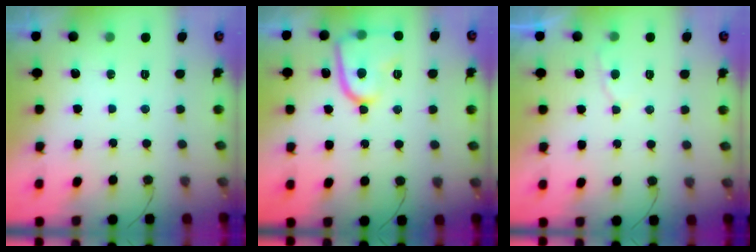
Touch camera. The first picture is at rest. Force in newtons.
{"total": 13.3, "press": 13.3, "slide": 1.3}
{"total": 3.7, "press": 3.7, "slide": 0.4}